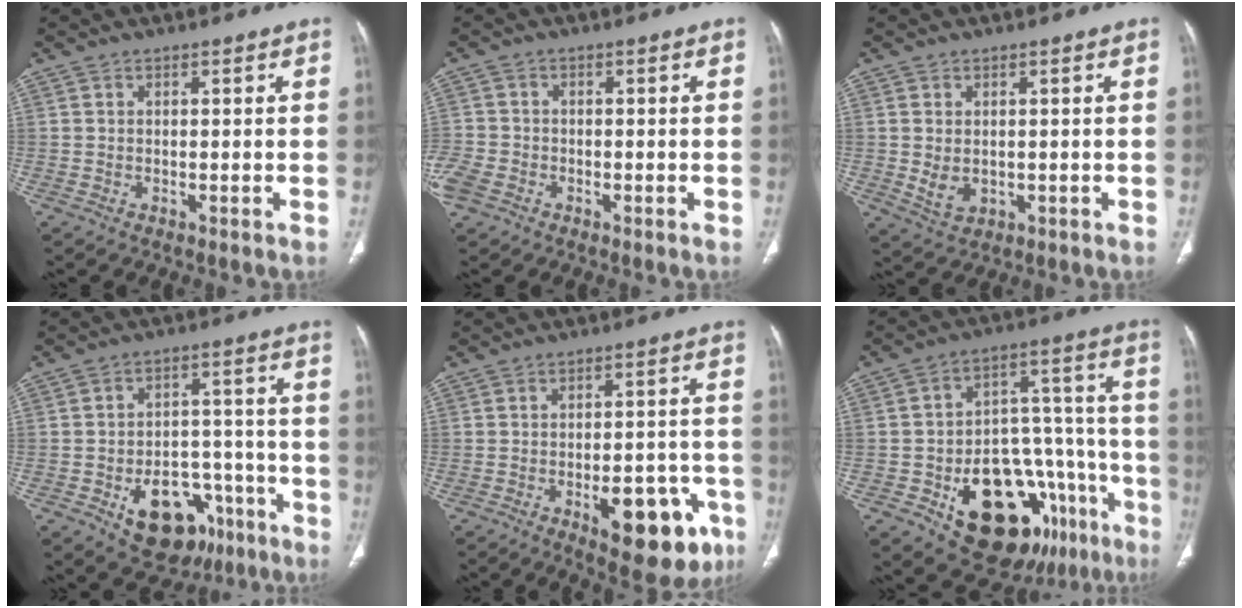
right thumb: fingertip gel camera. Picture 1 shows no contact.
{"total": 5.7, "force": [-2.9, 4.2, 2.6], "torque": [-0.069, 0.010, -0.056]}
{"total": 3.8, "force": [-0.1, 2.8, 2.6], "torque": [-0.040, -0.011, 0.011]}
{"total": 14.9, "force": [-7.4, 10.0, 8.2], "torque": [-0.072, 0.052, -0.097]}
{"total": 15.7, "force": [-7.0, 6.9, 12.3], "torque": [-0.115, 0.029, -0.079]}
{"total": 25.4, "force": [-12.1, 14.2, 17.2], "torque": [-0.172, 0.092, -0.162]}